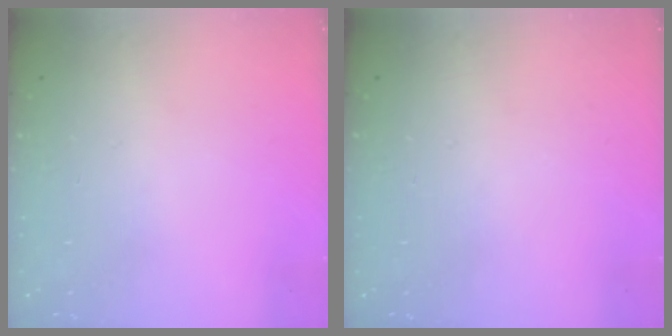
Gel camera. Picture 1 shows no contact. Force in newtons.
{"total": 0.0}